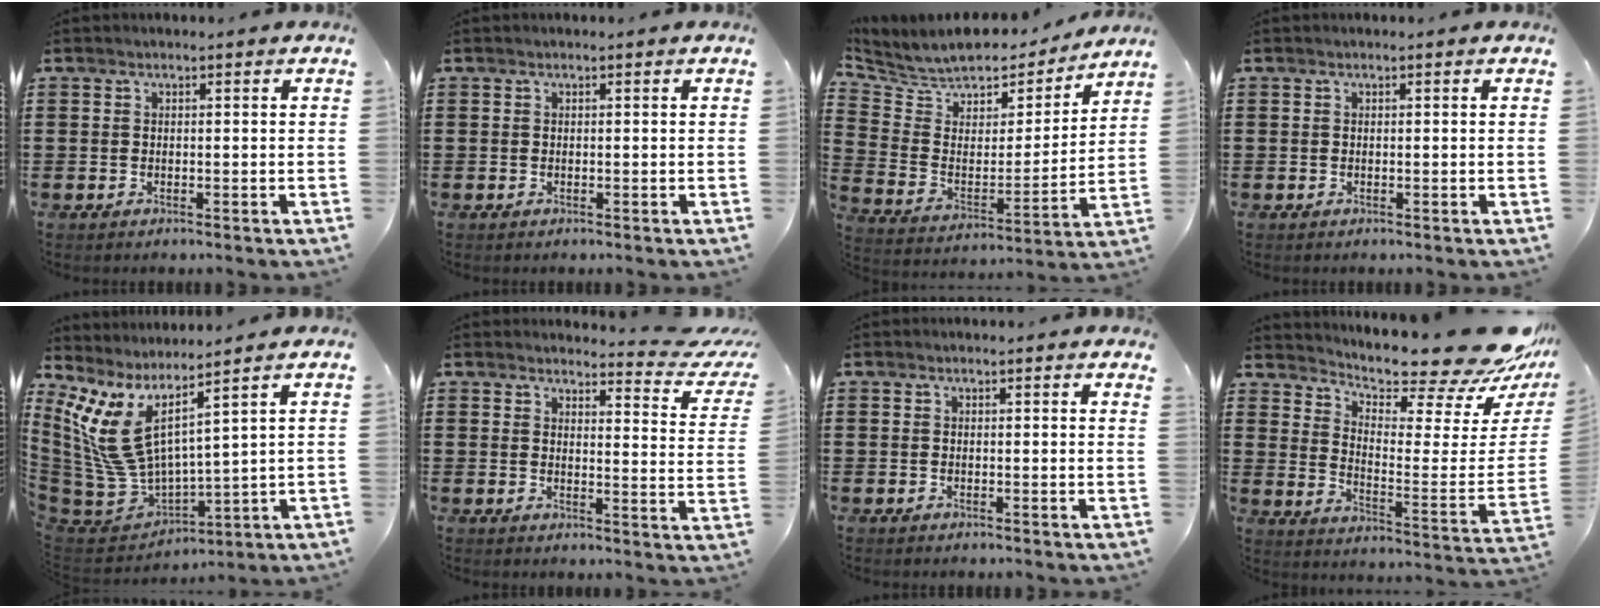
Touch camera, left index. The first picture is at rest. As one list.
[{"total": 0.0}, {"total": 7.0, "force": [6.6, 2.2, 0.8], "torque": [-0.054, -0.056, 0.109]}, {"total": 0.0}, {"total": 9.0, "force": [3.2, 3.7, 7.6], "torque": [-0.209, -0.052, 0.050]}, {"total": 3.7, "force": [3.4, 0.1, 1.6], "torque": [-0.023, -0.028, 0.052]}, {"total": 0.6, "force": [0.6, -0.1, 0.1], "torque": [-0.003, -0.002, 0.011]}, {"total": 11.4, "force": [10.0, 1.2, 5.3], "torque": [-0.097, -0.091, 0.163]}]